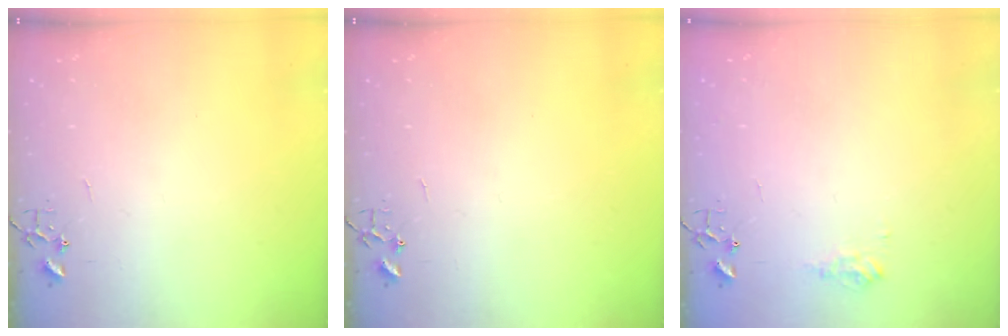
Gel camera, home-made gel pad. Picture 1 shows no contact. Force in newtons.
{"total": 0.0}
{"total": 7.5, "press": 7.5, "slide": 0.3}